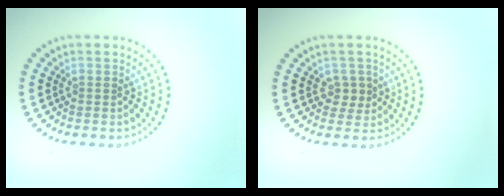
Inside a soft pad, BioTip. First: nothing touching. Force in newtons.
{"total": 1.7, "press": 1.6, "slide": 0.6}